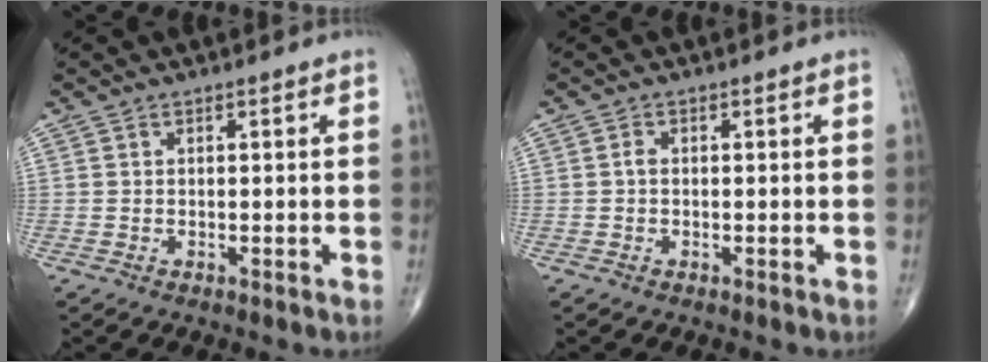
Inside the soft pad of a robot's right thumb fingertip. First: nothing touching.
{"total": 0.8, "force": [-0.1, 0.6, 0.6], "torque": [-0.009, 0.001, -0.006]}